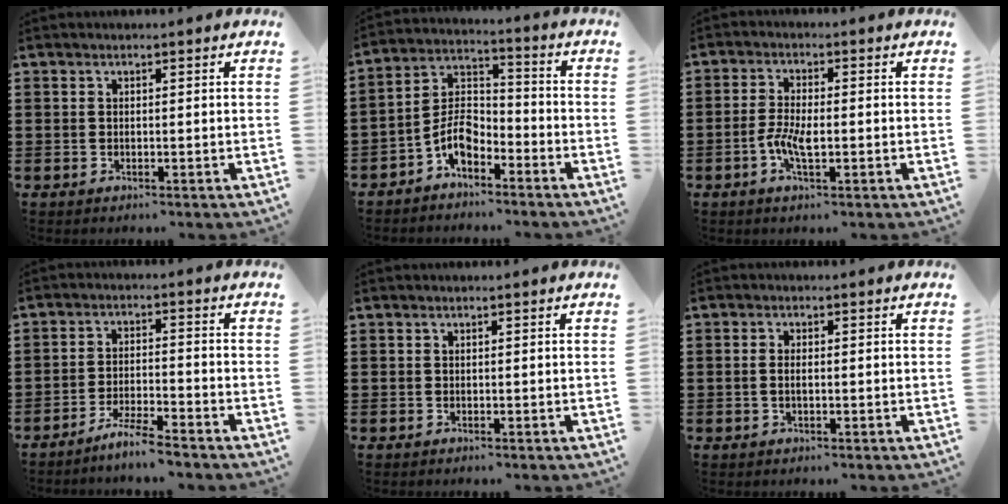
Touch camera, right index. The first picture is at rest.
{"total": 6.6, "force": [-4.1, 3.4, 3.9], "torque": [-0.090, 0.009, -0.084]}
{"total": 4.3, "force": [-1.3, 1.5, 3.9], "torque": [-0.088, -0.002, -0.029]}
{"total": 4.8, "force": [-4.4, -0.4, 1.7], "torque": [-0.036, -0.005, -0.087]}
{"total": 0.0}
{"total": 1.6, "force": [-0.2, 0.7, 1.4], "torque": [-0.034, 0.000, -0.008]}